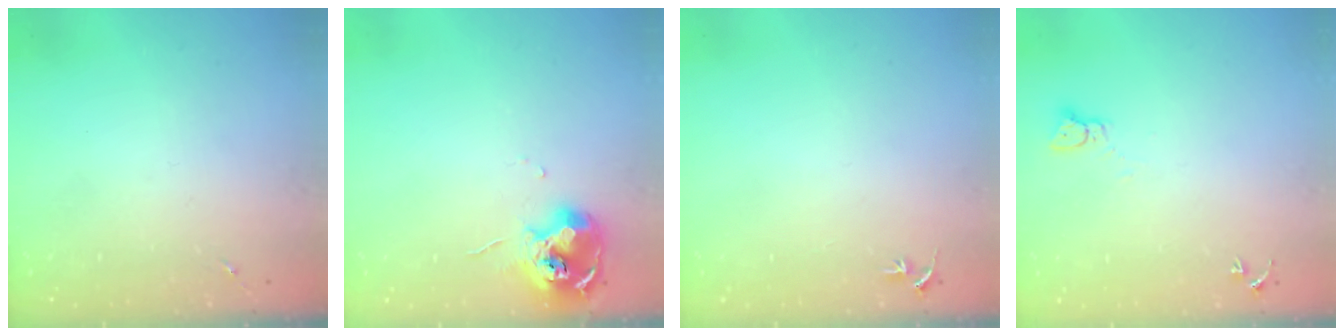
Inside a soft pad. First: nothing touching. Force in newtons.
{"total": 11.7, "press": 11.6, "slide": 1.0}
{"total": 3.1, "press": 3.1, "slide": 0.4}
{"total": 2.3, "press": 2.3, "slide": 0.2}